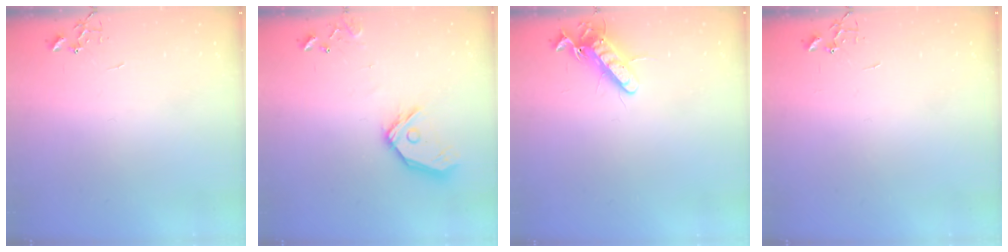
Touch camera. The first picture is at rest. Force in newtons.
{"total": 14.2, "press": 14.0, "slide": 2.3}
{"total": 11.7, "press": 11.6, "slide": 1.7}
{"total": 0.0}